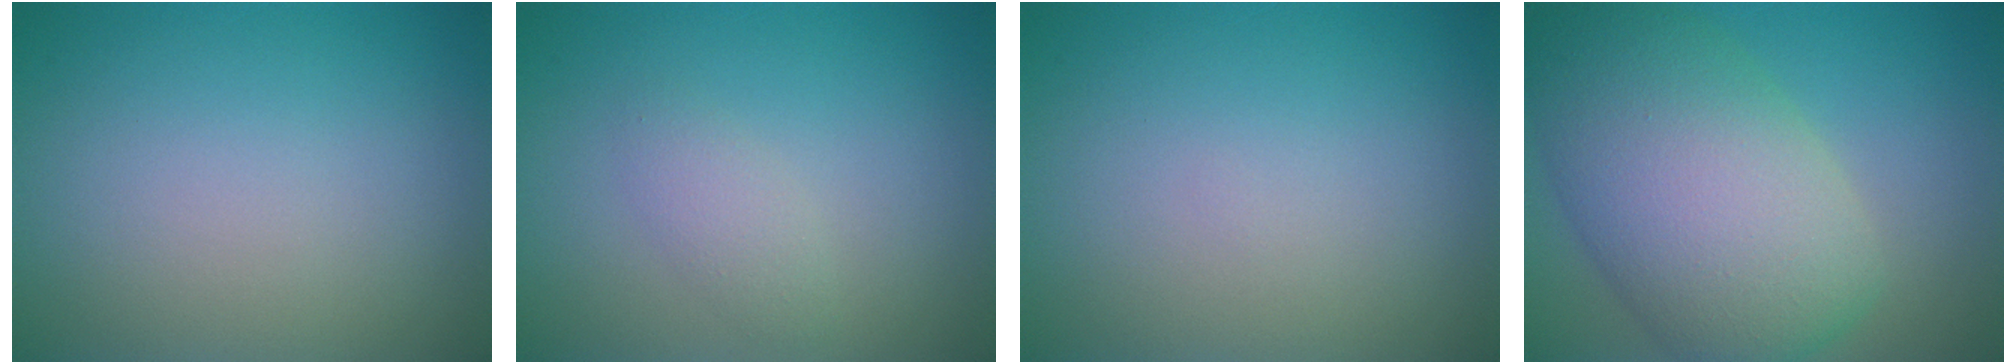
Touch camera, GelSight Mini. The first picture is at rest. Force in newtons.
{"total": 1.5, "press": 1.5, "slide": 0.0}
{"total": 0.0}
{"total": 10.8, "press": 10.8, "slide": 0.3}